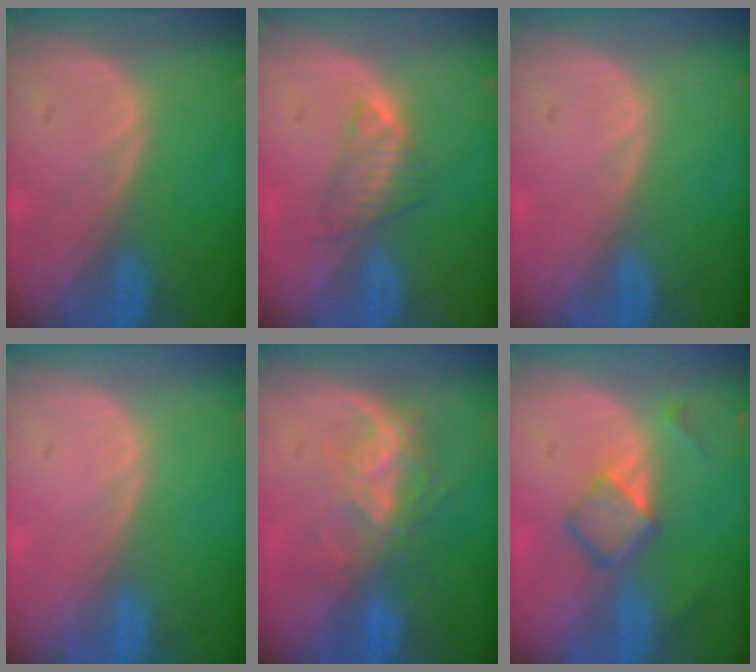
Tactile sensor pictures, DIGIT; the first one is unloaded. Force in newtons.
{"total": 3.7, "press": 3.6, "slide": 0.7}
{"total": 0.0}
{"total": 0.0}
{"total": 6.8, "press": 6.2, "slide": 2.8}
{"total": 5.0, "press": 4.6, "slide": 1.9}